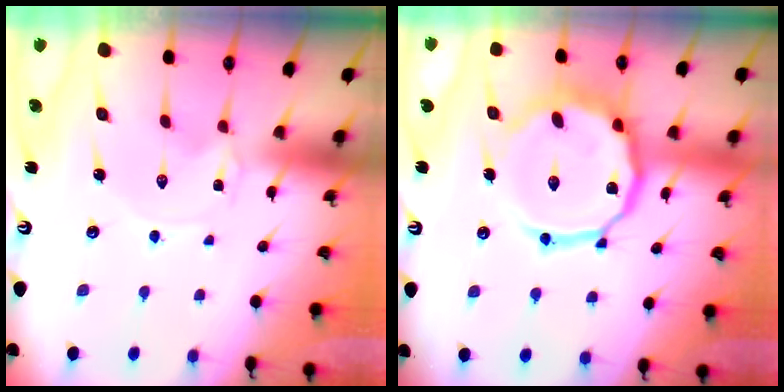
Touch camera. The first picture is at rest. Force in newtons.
{"total": 16.0, "press": 15.9, "slide": 1.9}